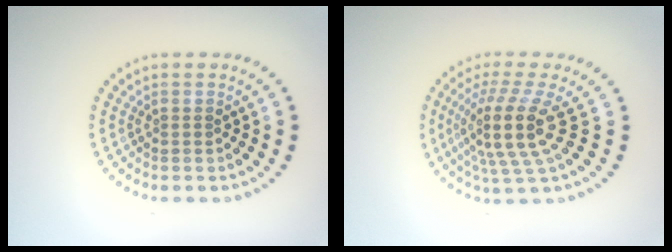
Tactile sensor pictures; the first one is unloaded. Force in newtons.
{"total": 5.0, "press": 3.7, "slide": 3.4}